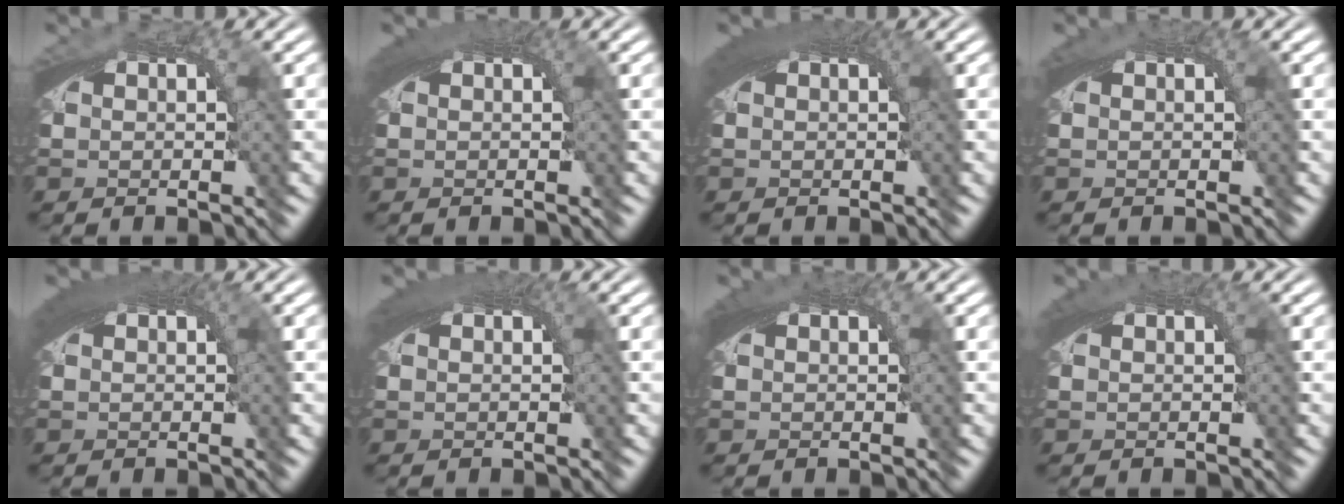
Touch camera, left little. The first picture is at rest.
{"total": 2.4, "force": [1.0, 0.5, 2.1], "torque": [-0.025, 0.007, 0.014]}
{"total": 3.0, "force": [1.3, 0.7, 2.7], "torque": [-0.029, 0.011, 0.016]}
{"total": 1.3, "force": [0.6, 0.1, 1.2], "torque": [-0.015, 0.004, 0.009]}
{"total": 3.1, "force": [1.2, 0.8, 2.7], "torque": [-0.030, 0.011, 0.016]}
{"total": 2.6, "force": [1.1, 0.5, 2.2], "torque": [-0.025, 0.010, 0.015]}
{"total": 2.3, "force": [0.8, 0.4, 2.1], "torque": [-0.026, 0.007, 0.011]}
{"total": 1.7, "force": [0.8, 0.2, 1.5], "torque": [-0.018, 0.006, 0.011]}